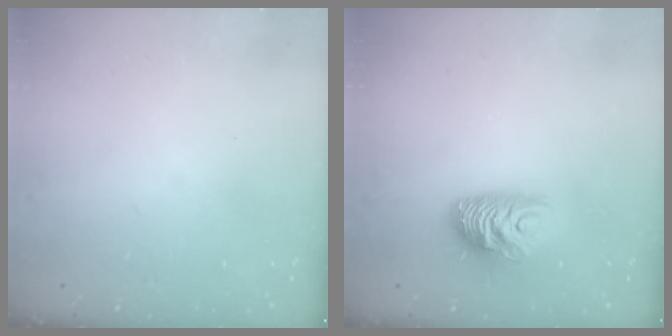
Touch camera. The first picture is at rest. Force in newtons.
{"total": 10.5, "press": 10.4, "slide": 1.0}